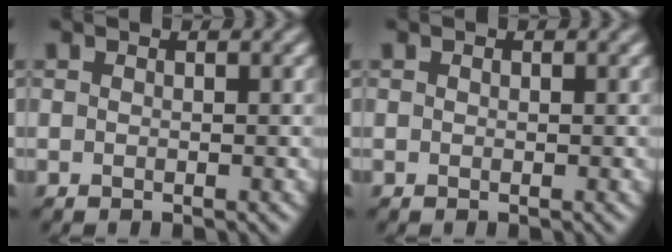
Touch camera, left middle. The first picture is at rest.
{"total": 0.0}